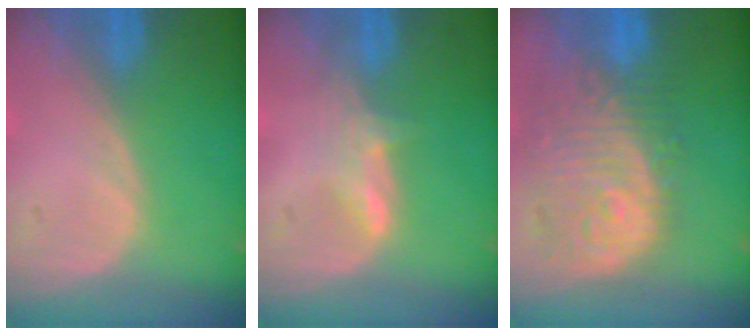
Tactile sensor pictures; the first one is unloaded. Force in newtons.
{"total": 2.6, "press": 2.5, "slide": 0.3}
{"total": 12.0, "press": 10.8, "slide": 5.3}